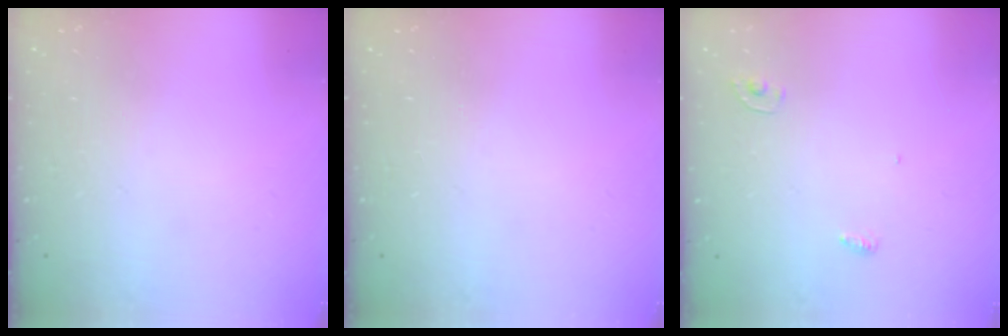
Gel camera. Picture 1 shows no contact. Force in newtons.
{"total": 0.0}
{"total": 3.6, "press": 3.5, "slide": 0.3}